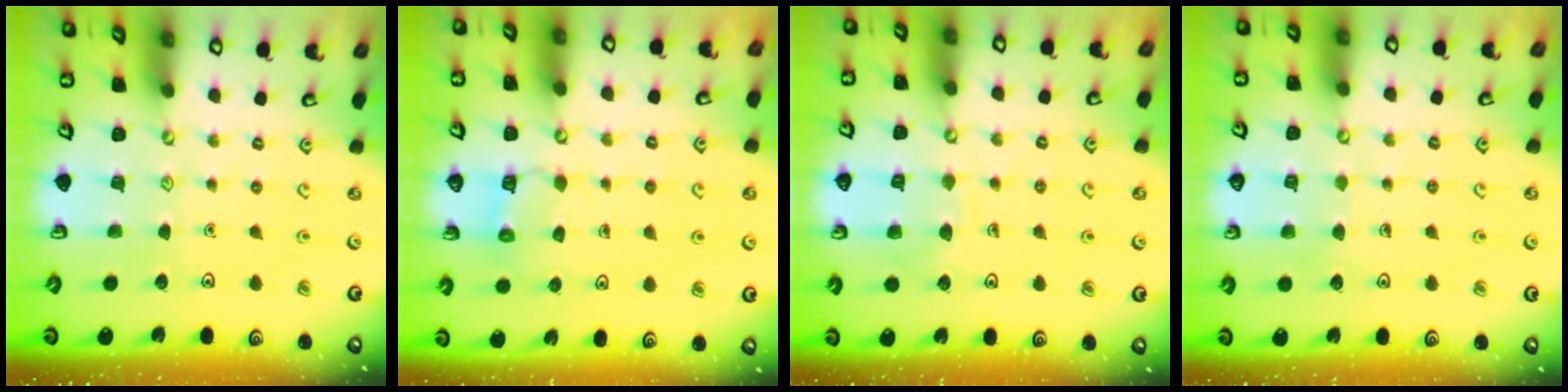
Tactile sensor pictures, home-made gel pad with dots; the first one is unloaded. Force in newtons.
{"total": 5.3, "press": 5.2, "slide": 0.4}
{"total": 6.7, "press": 6.6, "slide": 0.7}
{"total": 4.4, "press": 4.4, "slide": 0.3}